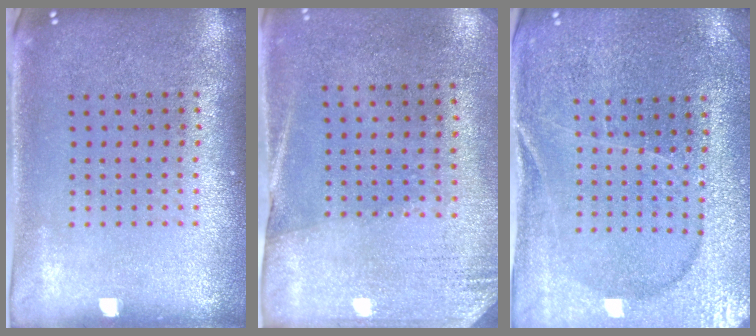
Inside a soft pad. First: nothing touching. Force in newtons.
{"total": 2.6, "press": 2.3, "slide": 1.3}
{"total": 1.8, "press": 1.8, "slide": 0.2}